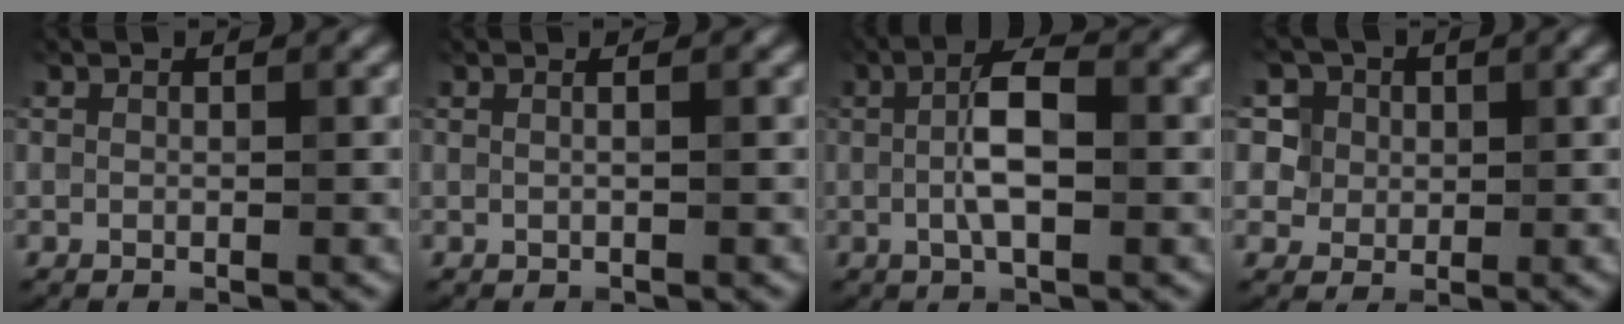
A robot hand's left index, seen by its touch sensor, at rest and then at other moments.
{"total": 1.3, "force": [0.4, 0.7, 1.1], "torque": [-0.002, -0.003, -0.010]}
{"total": 4.5, "force": [0.0, 1.4, 4.2], "torque": [-0.082, 0.007, -0.004]}
{"total": 10.9, "force": [6.1, 7.8, 4.6], "torque": [-0.107, 0.029, 0.080]}